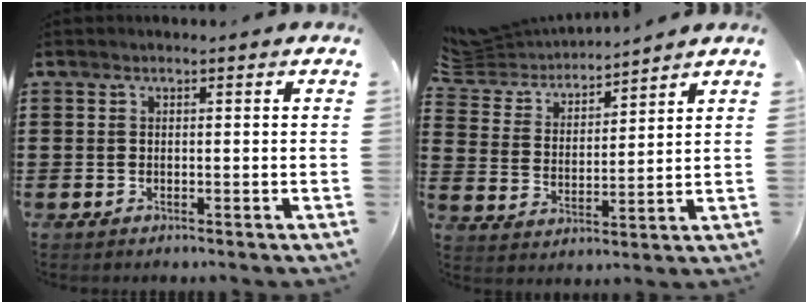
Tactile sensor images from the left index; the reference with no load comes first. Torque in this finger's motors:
{"motor_torque": [0.32, 0.33, -0.21, -0.06]}